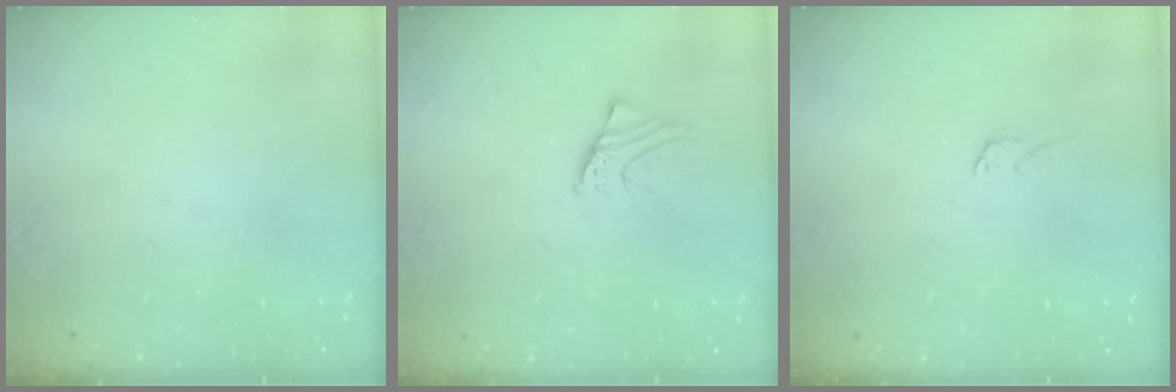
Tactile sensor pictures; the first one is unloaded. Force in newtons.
{"total": 1.7, "press": 1.7, "slide": 0.1}
{"total": 1.8, "press": 1.7, "slide": 0.1}